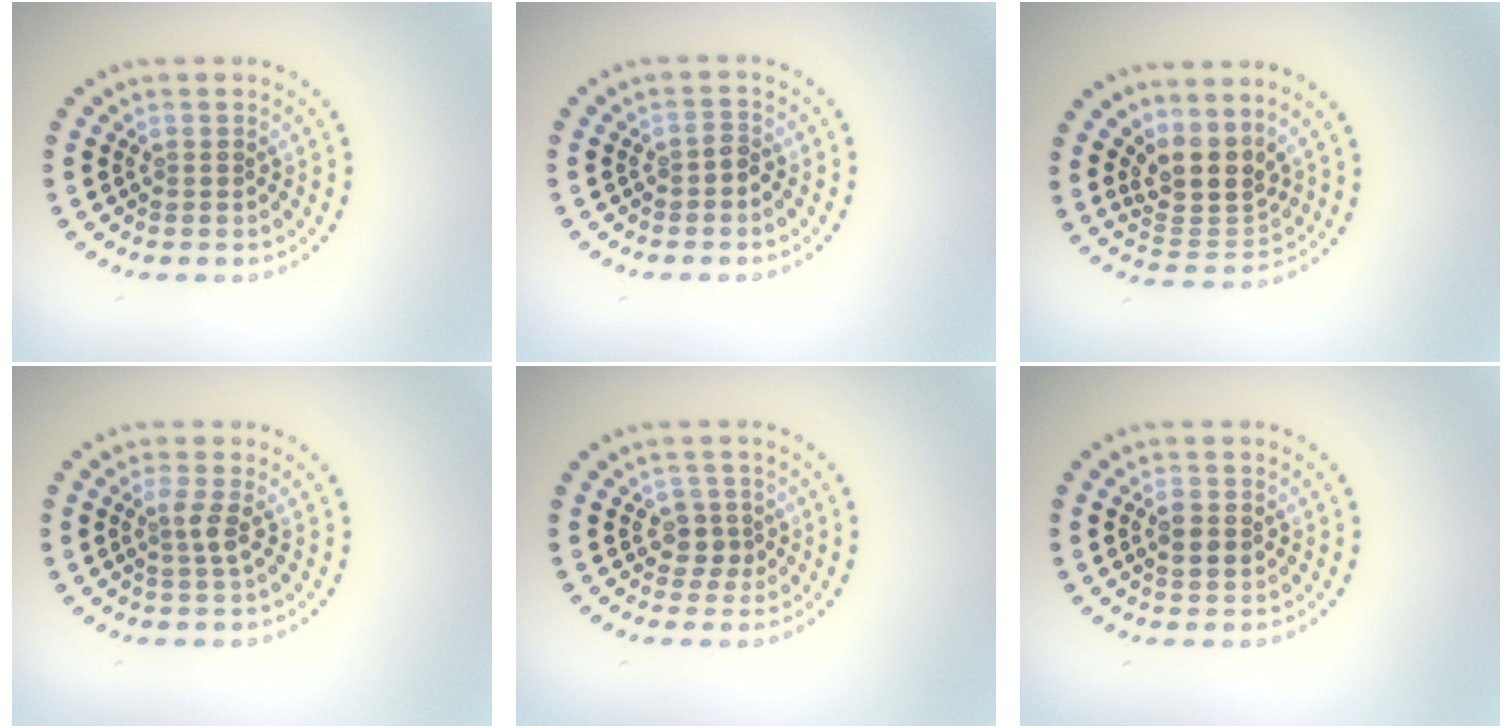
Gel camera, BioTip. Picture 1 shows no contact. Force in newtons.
{"total": 1.0, "press": 0.8, "slide": 0.6}
{"total": 3.8, "press": 2.9, "slide": 2.5}
{"total": 1.7, "press": 1.3, "slide": 1.1}
{"total": 1.8, "press": 1.5, "slide": 1.0}
{"total": 1.8, "press": 1.8, "slide": 0.1}